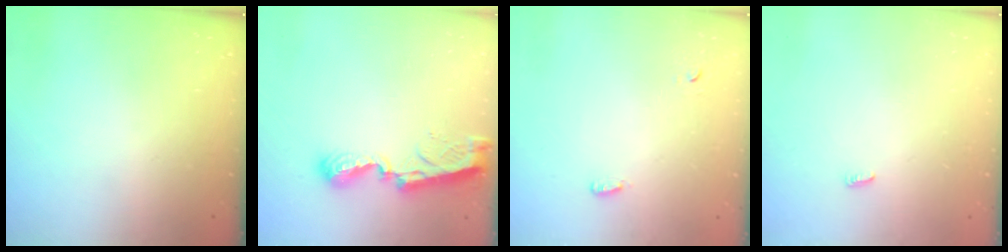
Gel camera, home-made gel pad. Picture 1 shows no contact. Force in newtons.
{"total": 9.2, "press": 9.2, "slide": 0.6}
{"total": 2.8, "press": 2.7, "slide": 0.6}
{"total": 2.4, "press": 2.4, "slide": 0.2}